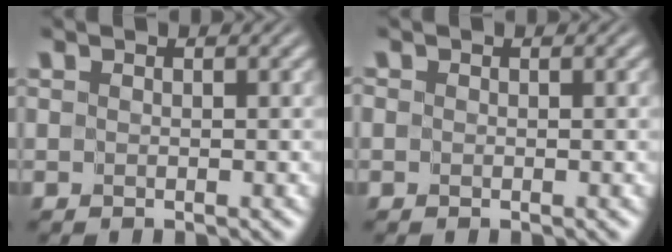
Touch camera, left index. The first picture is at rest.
{"total": 0.0}